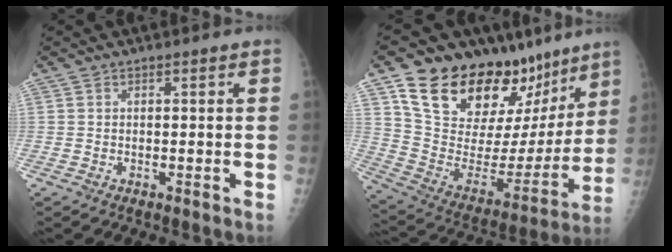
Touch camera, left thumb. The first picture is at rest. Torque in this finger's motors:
{"motor_torque": [1.21, 1.15, 1.03, -1.74, 0.36]}